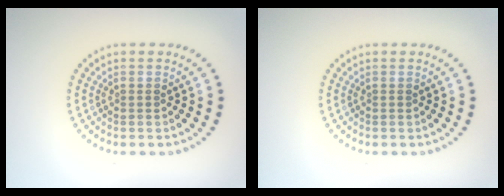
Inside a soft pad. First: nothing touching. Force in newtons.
{"total": 0.0}